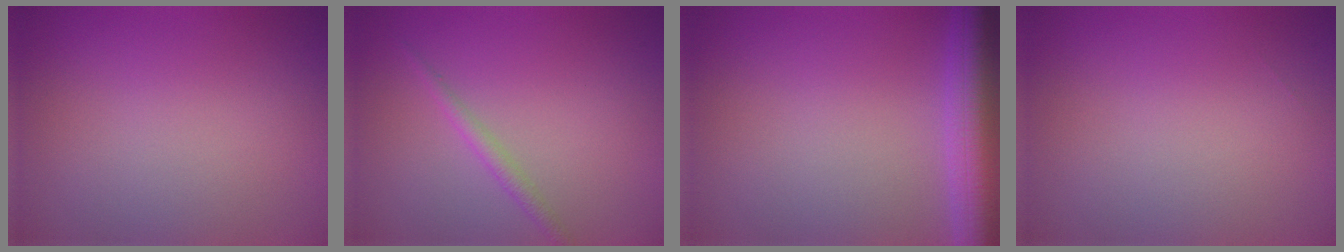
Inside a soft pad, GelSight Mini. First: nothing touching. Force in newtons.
{"total": 1.3, "press": 1.3, "slide": 0.1}
{"total": 6.9, "press": 6.9, "slide": 0.4}
{"total": 0.0}